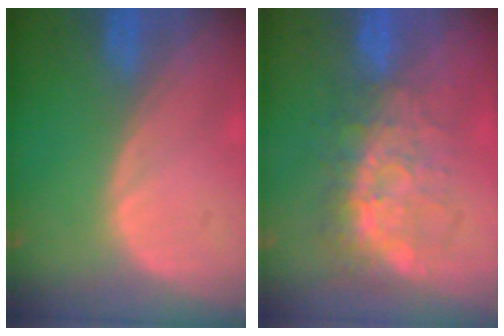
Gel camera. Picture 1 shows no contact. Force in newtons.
{"total": 9.0, "press": 7.6, "slide": 4.8}